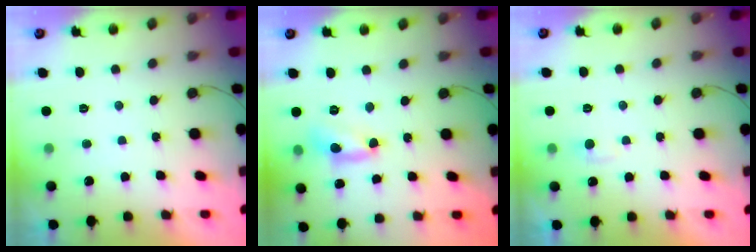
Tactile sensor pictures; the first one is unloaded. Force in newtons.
{"total": 7.8, "press": 7.8, "slide": 0.5}
{"total": 3.5, "press": 3.5, "slide": 0.4}